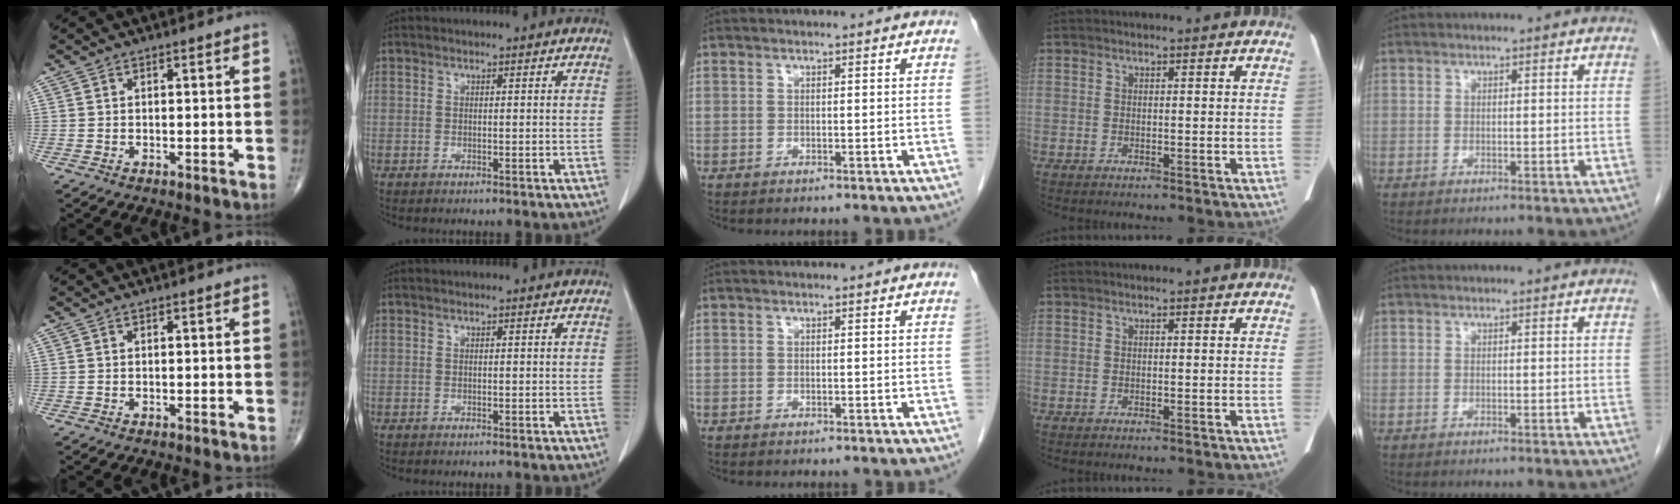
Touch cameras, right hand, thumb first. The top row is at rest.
{}